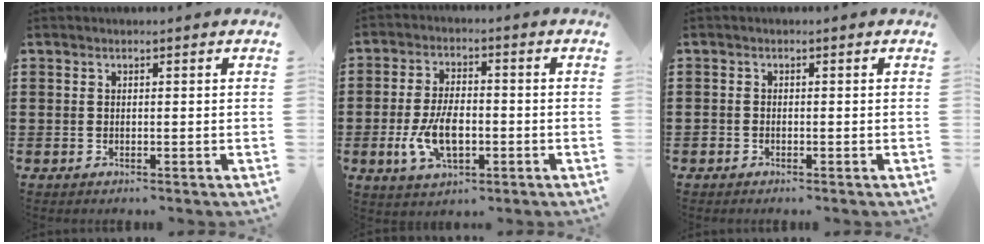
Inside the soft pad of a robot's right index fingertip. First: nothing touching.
{"total": 7.7, "force": [-1.7, 4.0, 6.4], "torque": [-0.141, -0.001, -0.035]}
{"total": 0.8, "force": [-0.5, 0.6, 0.2], "torque": [-0.004, 0.002, -0.012]}